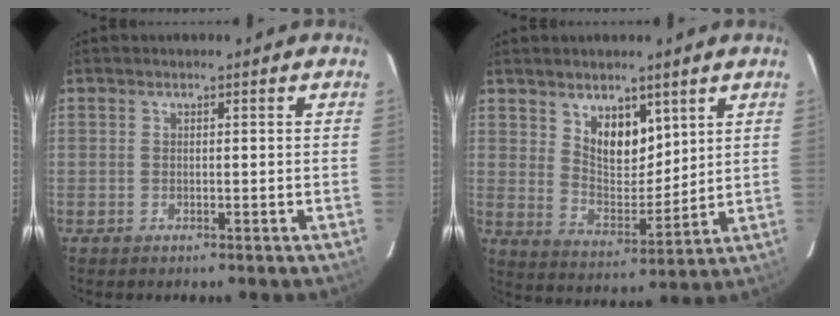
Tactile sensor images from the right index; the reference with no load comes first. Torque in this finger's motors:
{"motor_torque": [0.21, 0.27, 0.11, 0.04]}